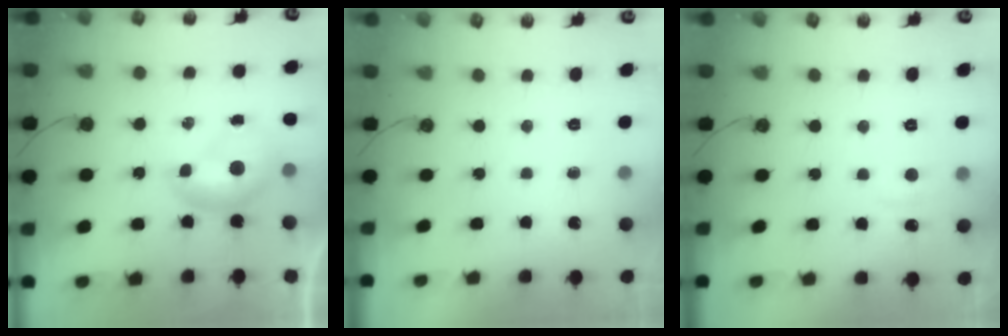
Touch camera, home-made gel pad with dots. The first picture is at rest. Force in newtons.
{"total": 0.0}
{"total": 1.6, "press": 1.5, "slide": 0.6}